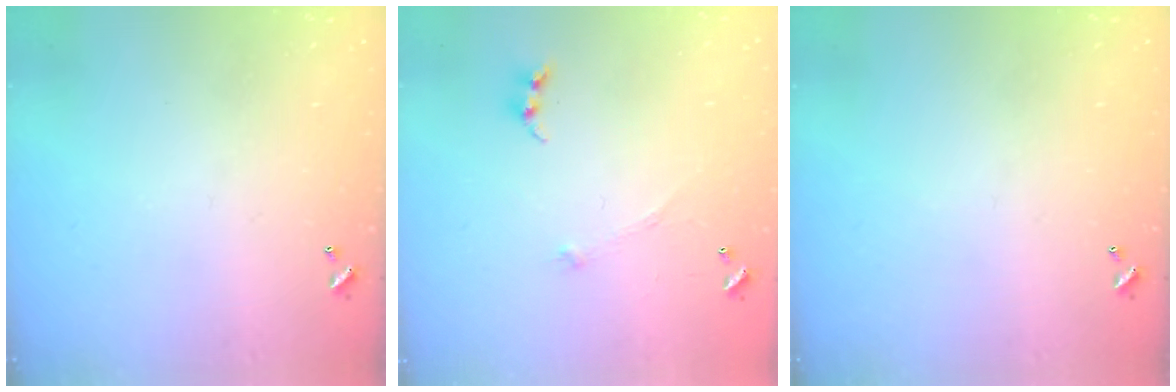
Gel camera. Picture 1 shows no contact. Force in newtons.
{"total": 3.9, "press": 3.9, "slide": 0.3}
{"total": 0.0}